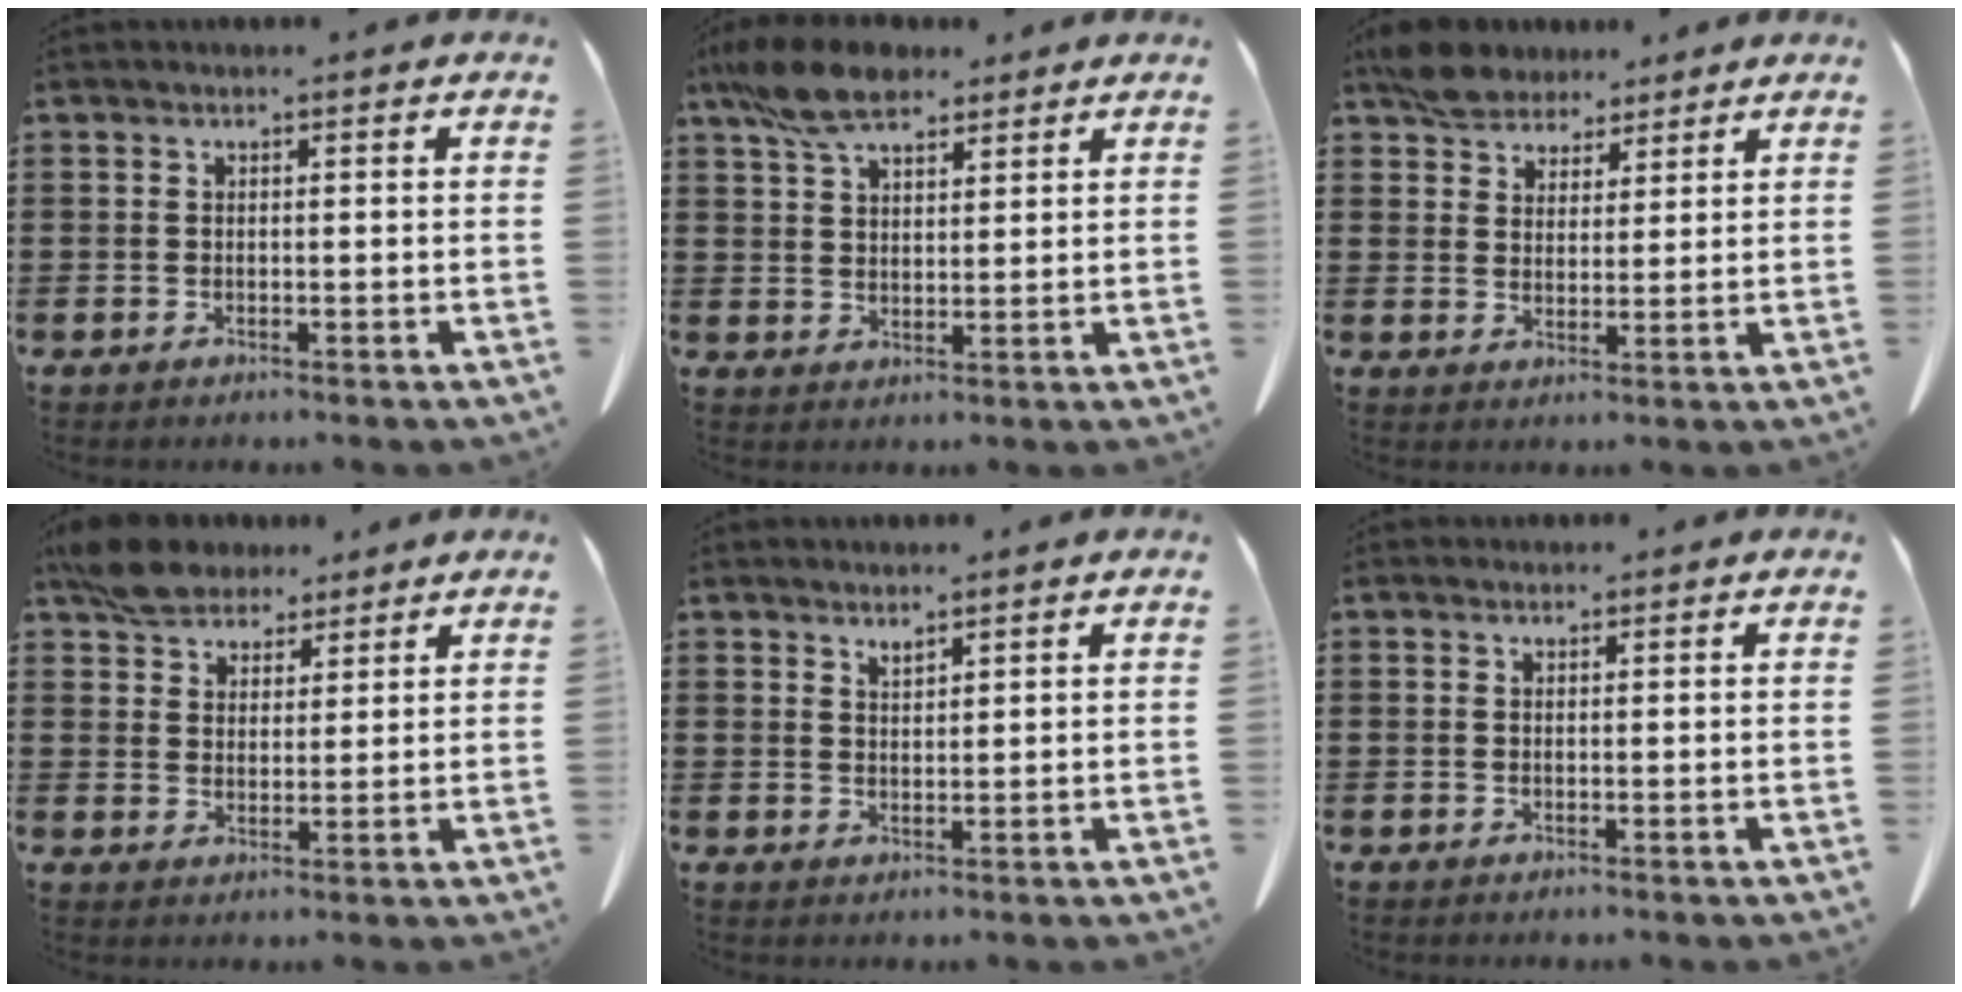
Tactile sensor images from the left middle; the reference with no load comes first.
{"total": 8.6, "force": [6.3, 3.4, 4.6], "torque": [-0.109, -0.004, 0.121]}
{"total": 5.5, "force": [4.8, 2.5, 1.0], "torque": [-0.040, -0.001, 0.094]}
{"total": 6.3, "force": [5.5, 2.7, 1.6], "torque": [-0.051, -0.003, 0.107]}
{"total": 1.8, "force": [1.8, 0.0, 0.2], "torque": [-0.007, -0.001, 0.035]}
{"total": 0.6, "force": [0.6, 0.1, 0.0], "torque": [-0.002, -0.001, 0.012]}